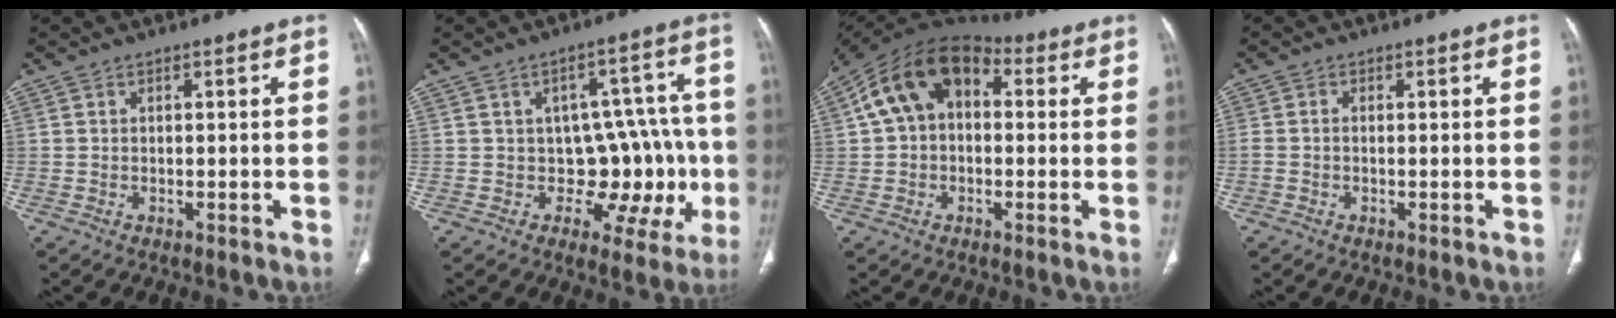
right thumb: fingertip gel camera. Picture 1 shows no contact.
{"total": 13.5, "force": [-1.7, 9.1, 9.8], "torque": [-0.059, 0.032, -0.012]}
{"total": 14.0, "force": [2.9, 9.3, 10.0], "torque": [-0.163, 0.043, 0.037]}
{"total": 1.1, "force": [-0.2, 0.8, 0.8], "torque": [-0.023, 0.002, -0.006]}